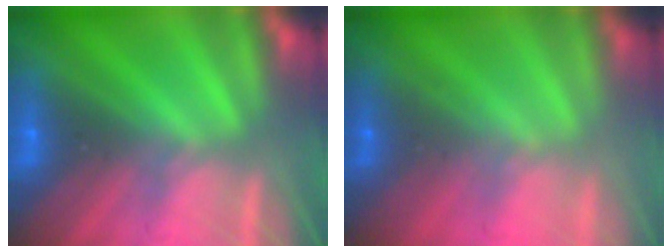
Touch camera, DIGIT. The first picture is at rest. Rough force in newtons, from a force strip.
{"total": 1.6}